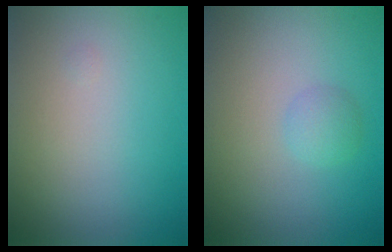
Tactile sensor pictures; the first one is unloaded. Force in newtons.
{"total": 1.3, "press": 1.3, "slide": 0.0}